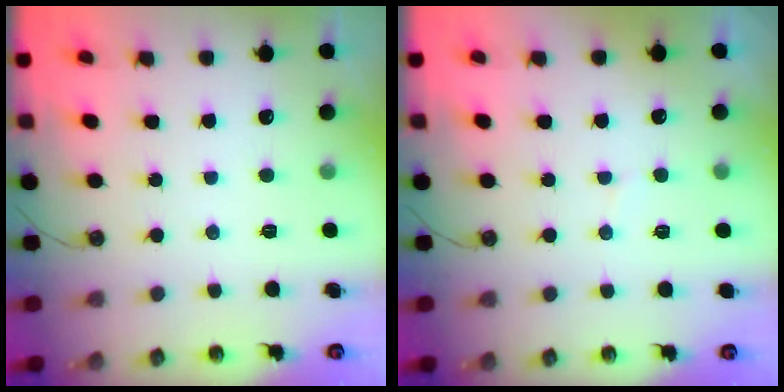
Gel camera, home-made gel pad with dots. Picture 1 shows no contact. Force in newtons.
{"total": 2.7, "press": 2.4, "slide": 1.2}